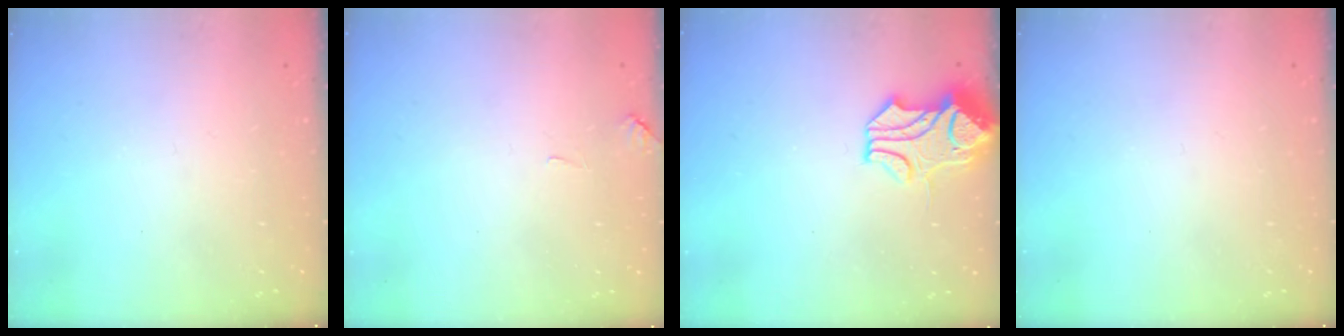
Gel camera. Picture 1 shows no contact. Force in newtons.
{"total": 2.9, "press": 2.9, "slide": 0.3}
{"total": 1.6, "press": 1.1, "slide": 1.2}
{"total": 0.0}